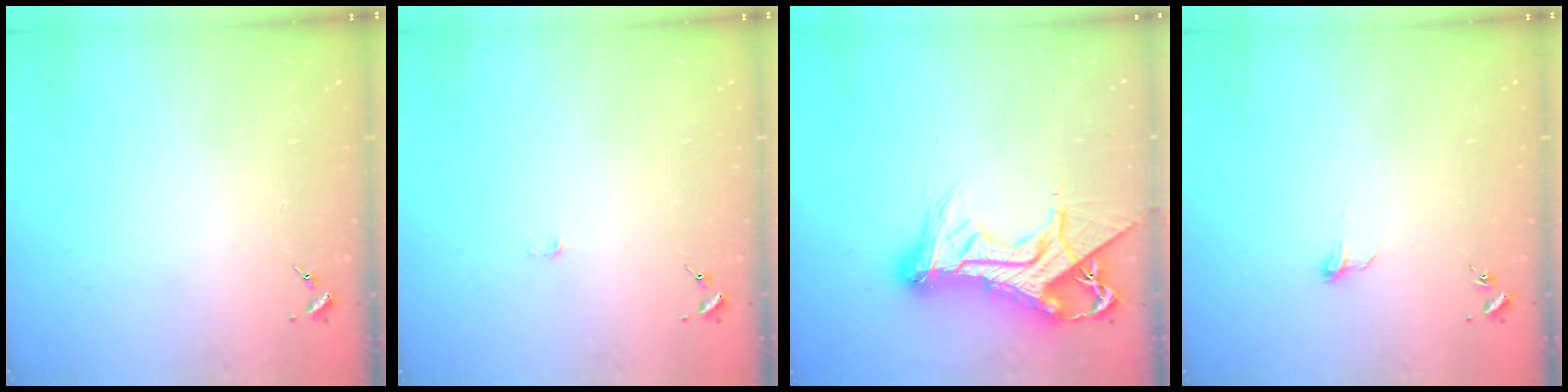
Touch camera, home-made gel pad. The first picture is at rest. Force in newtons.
{"total": 2.7, "press": 2.7, "slide": 0.3}
{"total": 20.6, "press": 20.5, "slide": 1.9}
{"total": 5.3, "press": 5.2, "slide": 0.4}